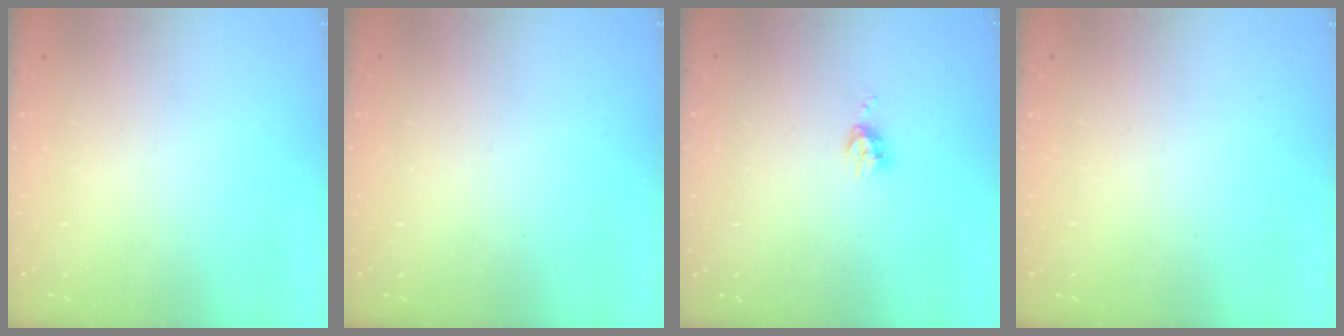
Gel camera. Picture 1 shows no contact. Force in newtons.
{"total": 0.0}
{"total": 4.2, "press": 4.1, "slide": 0.6}
{"total": 0.0}